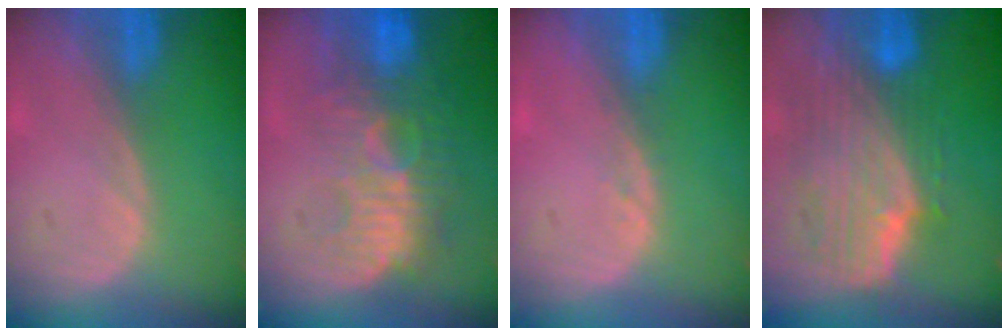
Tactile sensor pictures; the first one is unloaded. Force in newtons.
{"total": 10.4, "press": 9.5, "slide": 4.3}
{"total": 1.0, "press": 0.9, "slide": 0.3}
{"total": 10.1, "press": 8.9, "slide": 4.6}